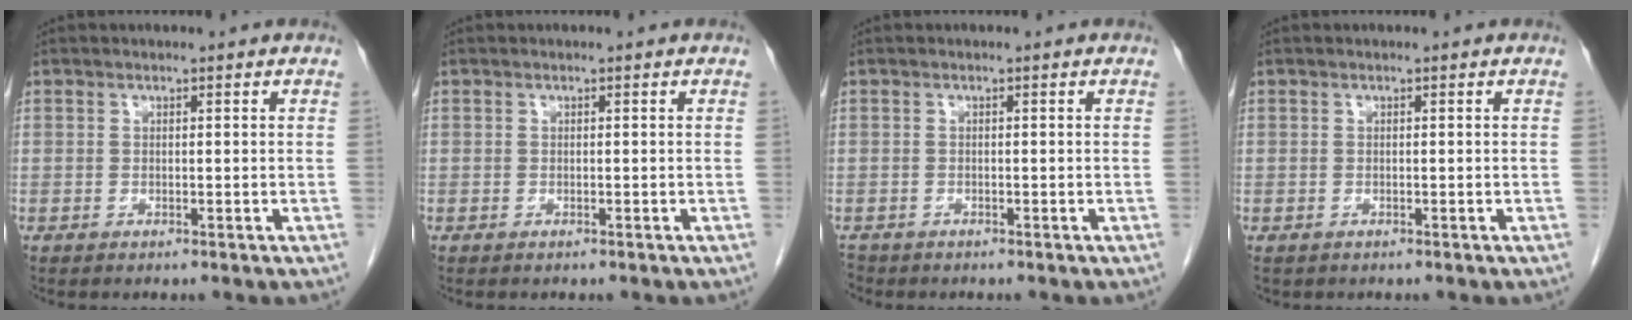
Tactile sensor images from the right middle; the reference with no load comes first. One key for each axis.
{"total": 0.0}
{"total": 1.8, "fx": -1.6, "fy": 0.8, "fz": 0.1, "tx": -0.005, "ty": -0.002, "tz": -0.028}
{"total": 0.6, "fx": -0.4, "fy": 0.5, "fz": 0.1, "tx": -0.007, "ty": 0.004, "tz": -0.002}